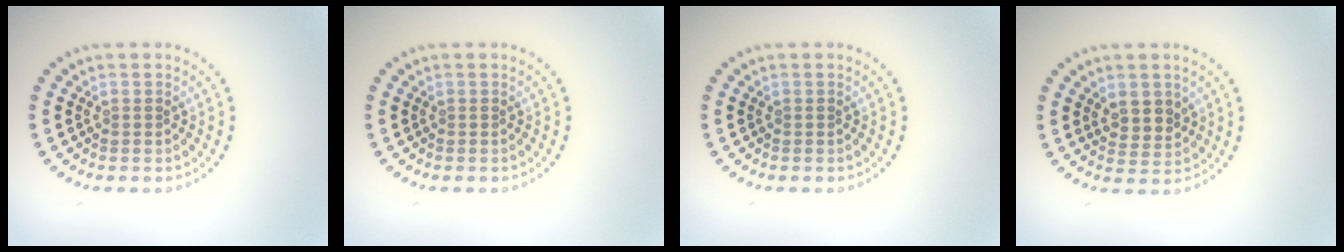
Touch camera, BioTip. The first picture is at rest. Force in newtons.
{"total": 0.0}
{"total": 0.0}
{"total": 2.5, "press": 2.3, "slide": 0.9}